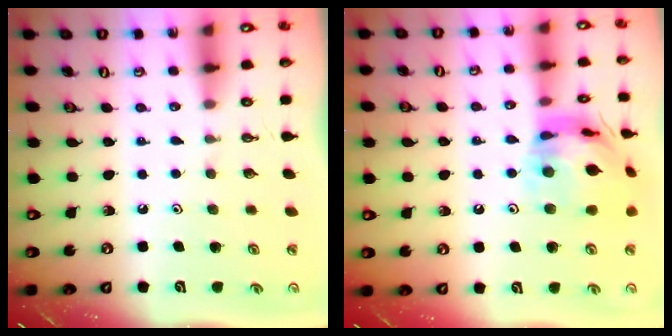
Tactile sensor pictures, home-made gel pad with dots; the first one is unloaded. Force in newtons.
{"total": 17.4, "press": 17.3, "slide": 1.7}